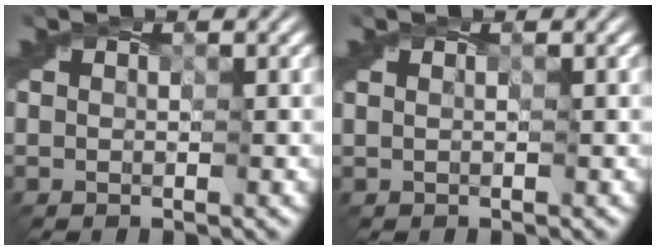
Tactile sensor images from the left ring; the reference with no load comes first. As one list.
[{"total": 0.0}]